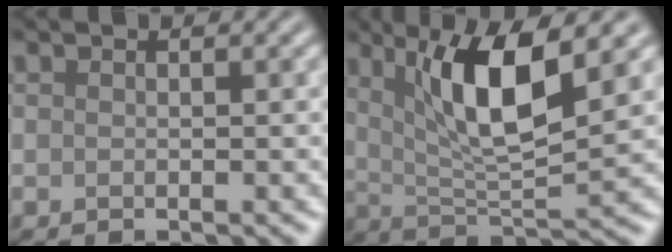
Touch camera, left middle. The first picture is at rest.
{"total": 7.8, "force": [3.0, 2.0, 7.0], "torque": [-0.118, -0.006, 0.054]}